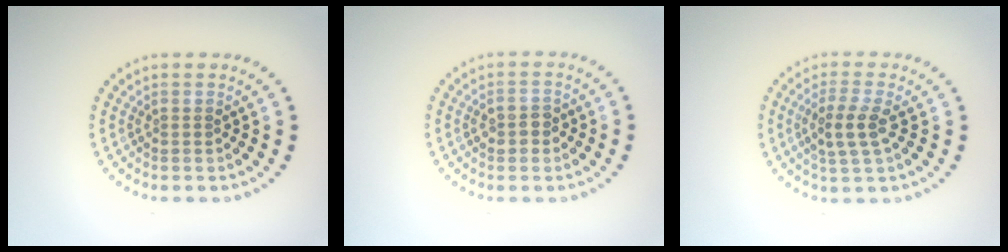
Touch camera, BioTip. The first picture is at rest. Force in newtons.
{"total": 1.7, "press": 1.7, "slide": 0.1}
{"total": 2.9, "press": 2.7, "slide": 1.2}